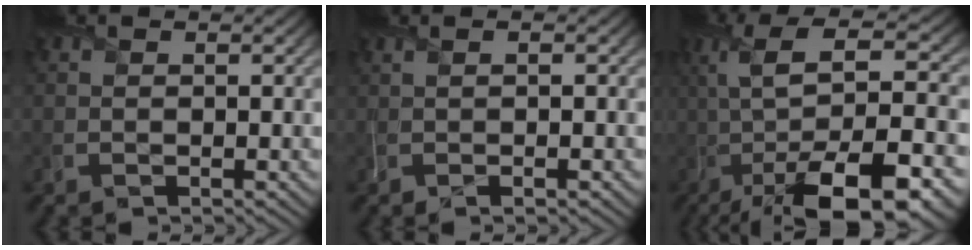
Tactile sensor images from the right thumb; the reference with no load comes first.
{"total": 1.7, "force": [0.0, 0.3, 1.7], "torque": [-0.029, 0.005, -0.003]}
{"total": 18.2, "force": [-4.3, 6.1, 16.6], "torque": [-0.278, 0.007, -0.062]}